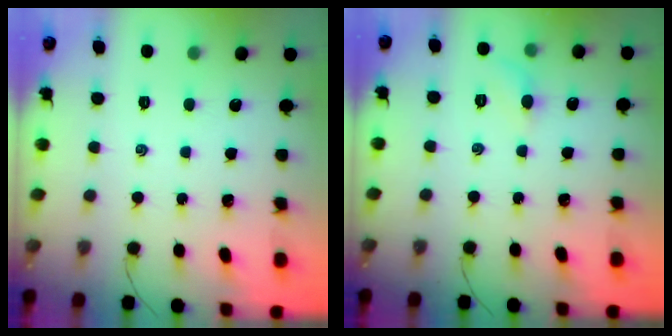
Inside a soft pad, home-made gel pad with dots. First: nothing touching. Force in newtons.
{"total": 5.3, "press": 5.0, "slide": 1.8}